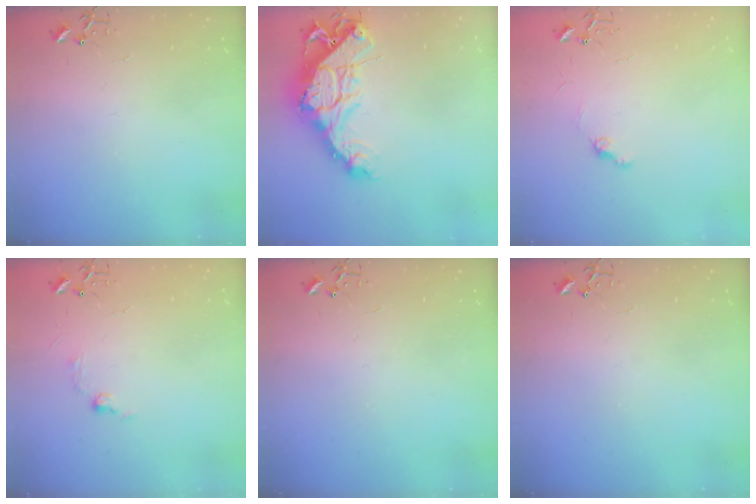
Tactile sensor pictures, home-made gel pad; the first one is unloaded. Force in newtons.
{"total": 18.5, "press": 18.4, "slide": 2.0}
{"total": 5.8, "press": 5.7, "slide": 0.6}
{"total": 6.4, "press": 6.3, "slide": 0.9}
{"total": 0.0}
{"total": 0.0}